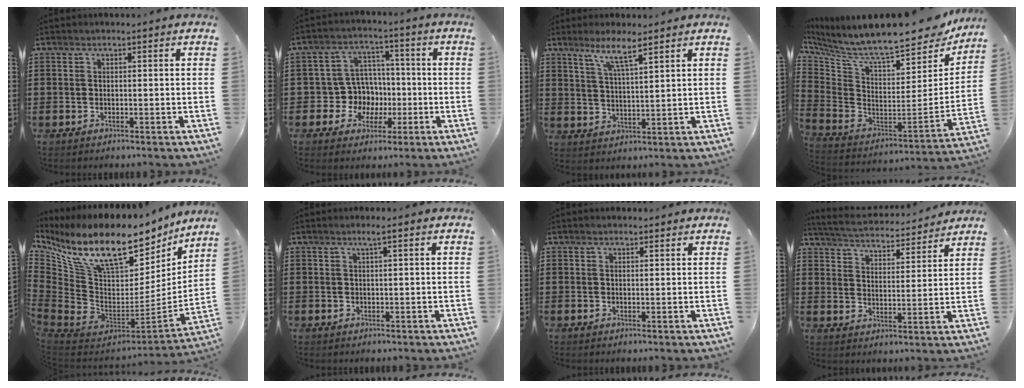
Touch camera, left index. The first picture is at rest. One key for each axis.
{"total": 7.8, "fx": -0.7, "fy": 7.4, "fz": 2.2, "tx": -0.066, "ty": 0.013, "tz": -0.007}
{"total": 5.6, "fx": 4.2, "fy": 0.2, "fz": 3.7, "tx": -0.085, "ty": -0.006, "tz": 0.072}
{"total": 9.8, "fx": 8.2, "fy": 1.5, "fz": 5.2, "tx": -0.125, "ty": -0.071, "tz": 0.134}
{"total": 14.7, "fx": 10.5, "fy": 6.0, "fz": 8.4, "tx": -0.193, "ty": -0.091, "tz": 0.183}
{"total": 1.3, "fx": 0.6, "fy": -0.1, "fz": 1.2, "tx": -0.022, "ty": -0.001, "tz": 0.011}
{"total": 1.0, "fx": 1.0, "fy": 0.3, "fz": 0.3, "tx": -0.007, "ty": 0.002, "tz": 0.019}
{"total": 4.2, "fx": 4.1, "fy": 0.0, "fz": 0.4, "tx": -0.033, "ty": -0.033, "tz": 0.066}